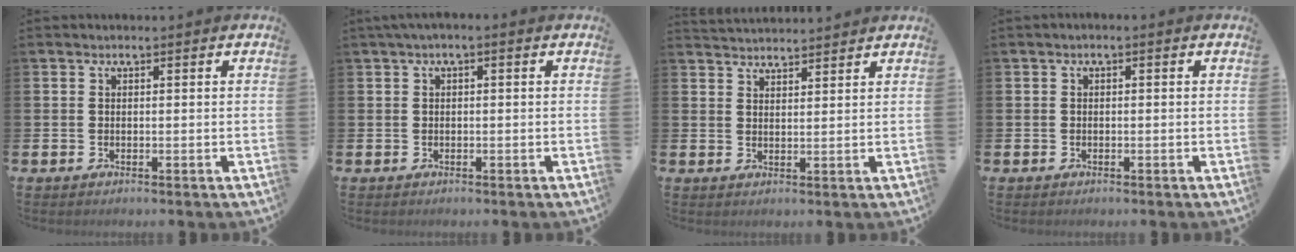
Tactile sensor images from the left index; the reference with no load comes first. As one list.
[{"total": 0.8, "force": [-0.3, 0.3, 0.7], "torque": [-0.017, 0.004, -0.006]}, {"total": 3.0, "force": [3.0, 0.3, -0.2], "torque": [-0.003, -0.015, 0.056]}, {"total": 0.6, "force": [-0.5, 0.2, 0.3], "torque": [-0.010, 0.000, -0.009]}]